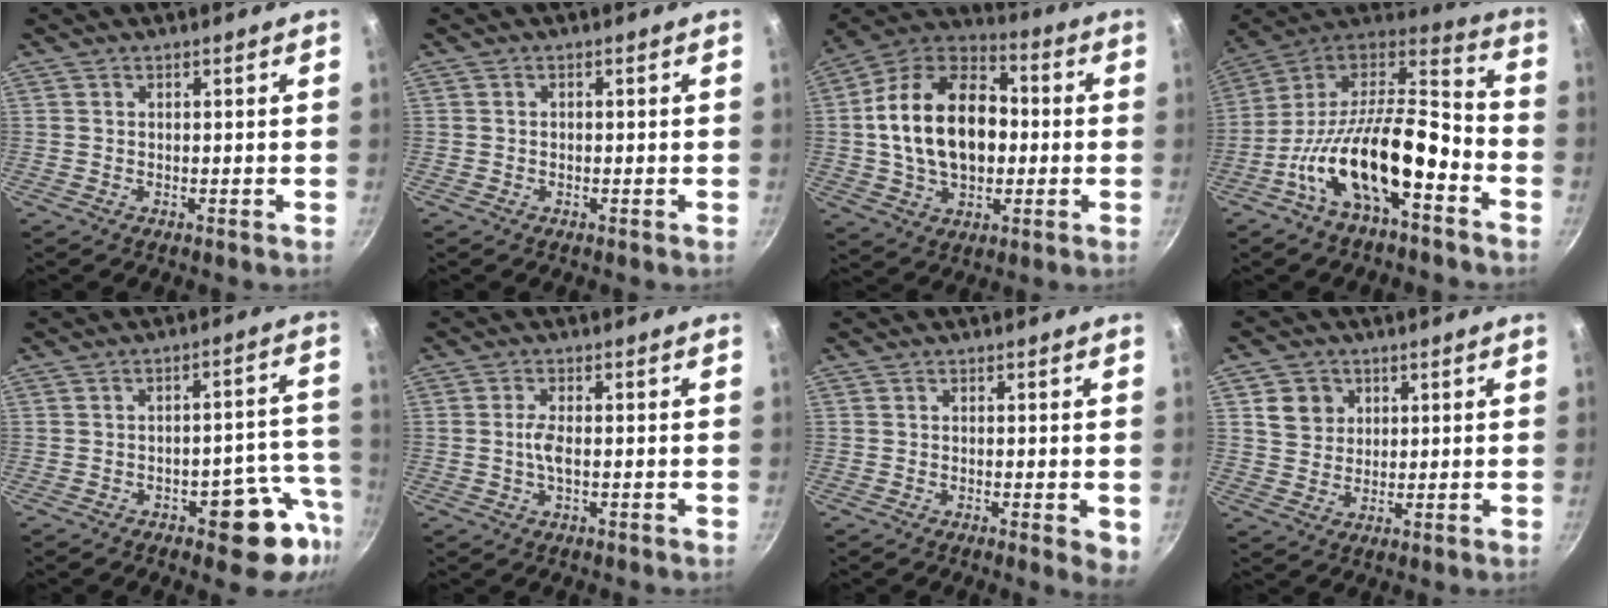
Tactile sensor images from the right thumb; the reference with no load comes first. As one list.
[{"total": 0.6, "force": [-0.2, 0.5, 0.2], "torque": [-0.007, 0.004, -0.003]}, {"total": 21.4, "force": [0.3, 14.2, 16.0], "torque": [-0.245, 0.036, -0.005]}, {"total": 21.5, "force": [-8.5, 9.1, 17.5], "torque": [-0.294, 0.060, -0.170]}, {"total": 10.7, "force": [-5.0, 5.2, 7.9], "torque": [-0.031, 0.052, -0.060]}, {"total": 3.0, "force": [-0.4, 1.1, 2.8], "torque": [-0.061, 0.005, -0.010]}, {"total": 3.5, "force": [-0.8, 0.9, 3.3], "torque": [-0.041, -0.007, -0.011]}, {"total": 5.8, "force": [2.0, 5.1, 1.8], "torque": [-0.003, 0.000, 0.036]}]